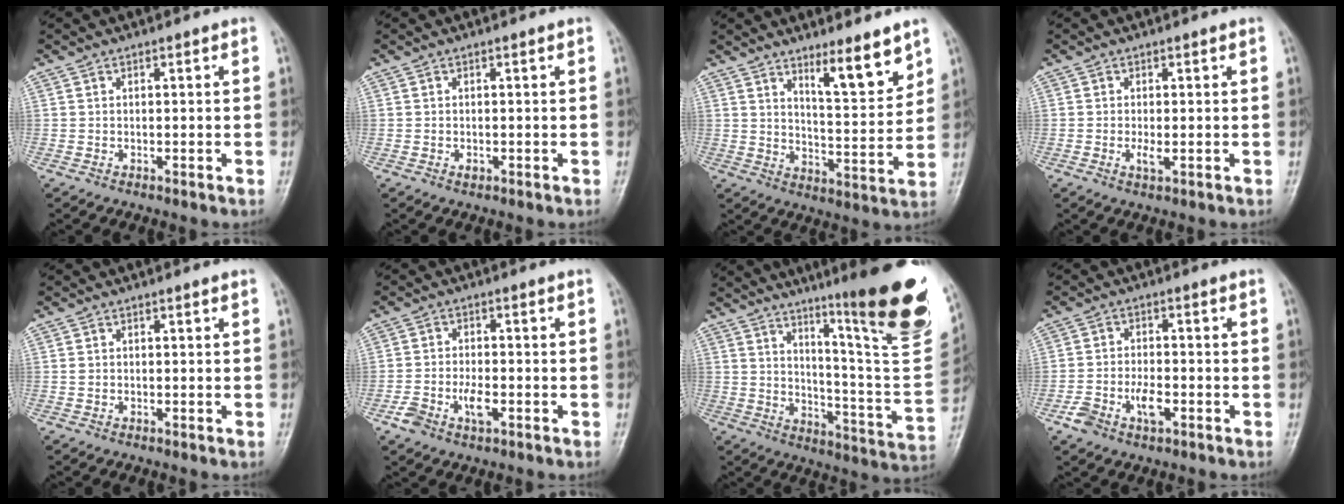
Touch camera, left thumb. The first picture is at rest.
{"total": 0.7, "force": [-0.2, 0.4, 0.5], "torque": [-0.004, 0.003, -0.001]}
{"total": 9.6, "force": [6.8, 1.8, 6.6], "torque": [-0.089, -0.061, 0.112]}
{"total": 1.5, "force": [-0.2, 0.4, 1.4], "torque": [-0.025, -0.003, -0.003]}
{"total": 0.7, "force": [0.0, 0.6, 0.3], "torque": [-0.005, 0.005, 0.004]}
{"total": 5.4, "force": [-2.2, 2.8, 4.1], "torque": [-0.081, 0.015, -0.038]}
{"total": 25.5, "force": [15.0, 2.8, 20.4], "torque": [-0.255, -0.089, 0.219]}
{"total": 6.1, "force": [-2.7, 3.3, 4.4], "torque": [-0.088, 0.018, -0.047]}